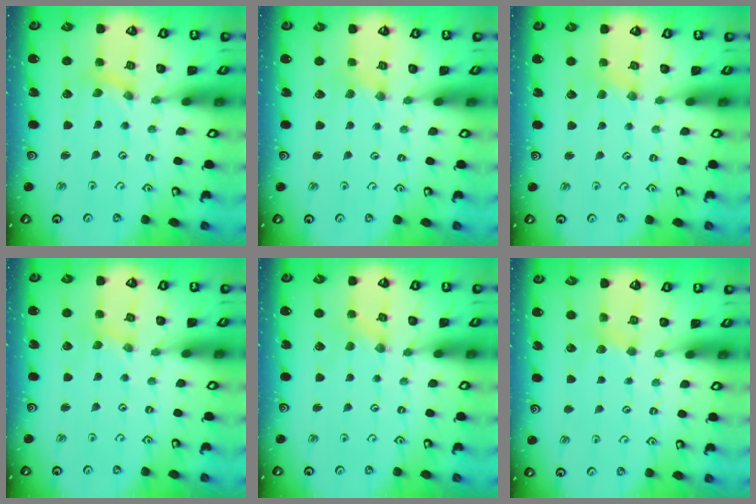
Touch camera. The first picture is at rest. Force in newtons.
{"total": 1.0, "press": 1.0, "slide": 0.2}
{"total": 2.8, "press": 2.7, "slide": 0.5}
{"total": 0.0}
{"total": 0.0}
{"total": 3.0, "press": 2.9, "slide": 0.3}